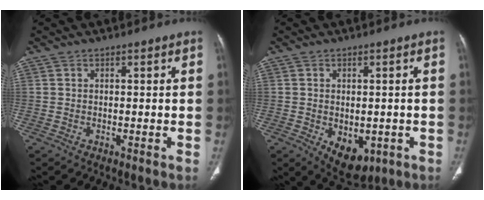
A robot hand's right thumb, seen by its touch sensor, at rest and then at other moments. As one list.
[{"total": 7.9, "force": [-2.3, 5.1, 5.6], "torque": [-0.061, -0.003, -0.015]}]